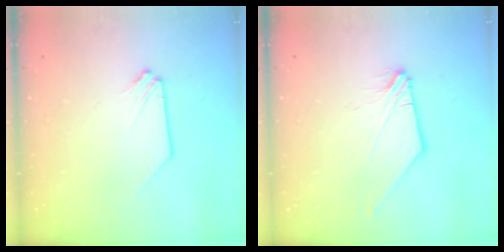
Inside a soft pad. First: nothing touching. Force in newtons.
{"total": 2.3, "press": 2.3, "slide": 0.2}